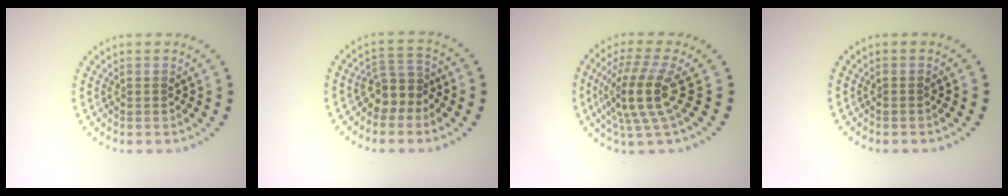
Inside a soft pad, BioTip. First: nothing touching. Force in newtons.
{"total": 2.8, "press": 2.3, "slide": 1.5}
{"total": 4.7, "press": 3.5, "slide": 3.2}
{"total": 0.0}